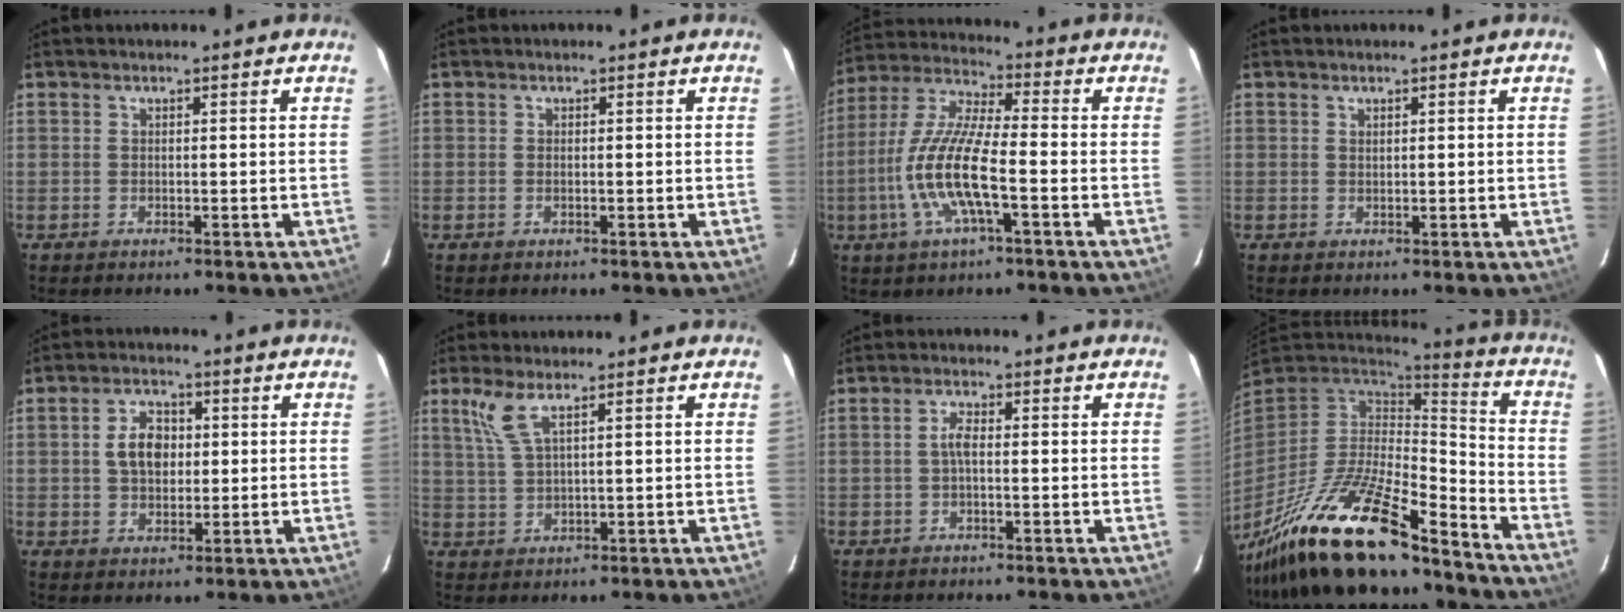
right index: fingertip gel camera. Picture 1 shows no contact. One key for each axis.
{"total": 0.5, "fx": 0.0, "fy": 0.3, "fz": 0.4, "tx": -0.008, "ty": 0.000, "tz": 0.000}
{"total": 13.8, "fx": -4.0, "fy": 2.8, "fz": 12.9, "tx": -0.271, "ty": -0.003, "tz": -0.082}
{"total": 0.6, "fx": 0.5, "fy": 0.2, "fz": 0.2, "tx": -0.002, "ty": 0.000, "tz": 0.011}
{"total": 6.5, "fx": 0.9, "fy": 4.5, "fz": 4.6, "tx": -0.083, "ty": 0.014, "tz": 0.019}
{"total": 4.4, "fx": 2.6, "fy": 0.6, "fz": 3.5, "tx": -0.082, "ty": 0.001, "tz": 0.060}
{"total": 2.0, "fx": -0.3, "fy": 0.6, "fz": 1.9, "tx": -0.041, "ty": 0.007, "tz": -0.006}
{"total": 24.3, "fx": -17.9, "fy": 6.3, "fz": 15.2, "tx": -0.303, "ty": -0.045, "tz": -0.309}